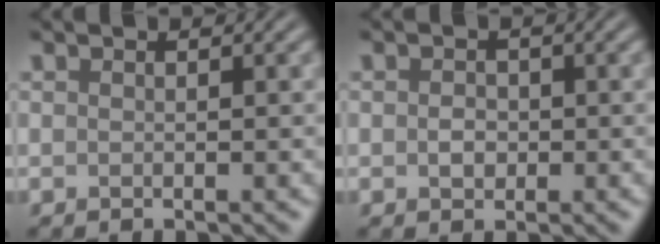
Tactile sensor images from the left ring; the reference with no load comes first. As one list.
[{"total": 1.4, "force": [-0.1, 1.1, 0.9], "torque": [-0.016, -0.002, -0.004]}]